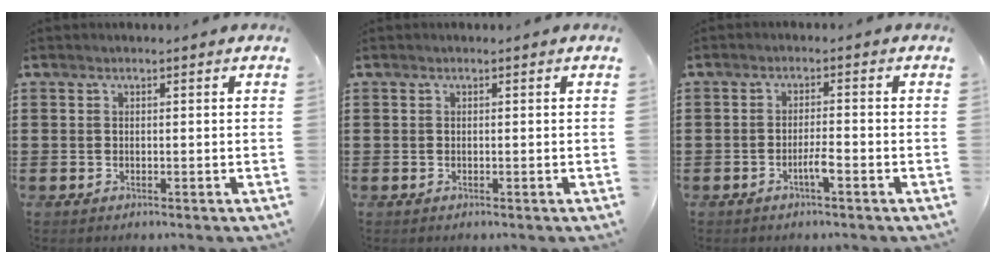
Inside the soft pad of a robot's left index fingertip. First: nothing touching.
{"total": 0.0}
{"total": 2.6, "force": [-1.3, 0.3, 2.2], "torque": [-0.041, 0.004, -0.023]}